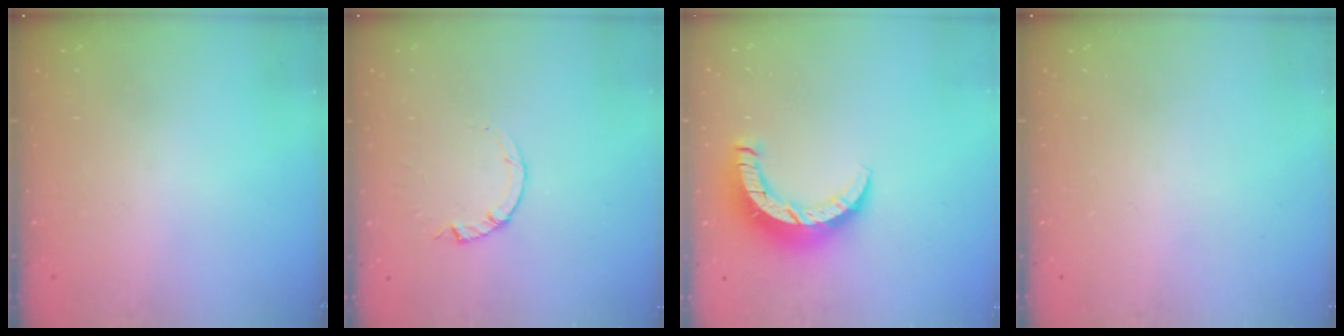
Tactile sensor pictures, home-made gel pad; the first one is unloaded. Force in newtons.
{"total": 0.9, "press": 0.8, "slide": 0.2}
{"total": 9.7, "press": 9.7, "slide": 0.2}
{"total": 0.0}